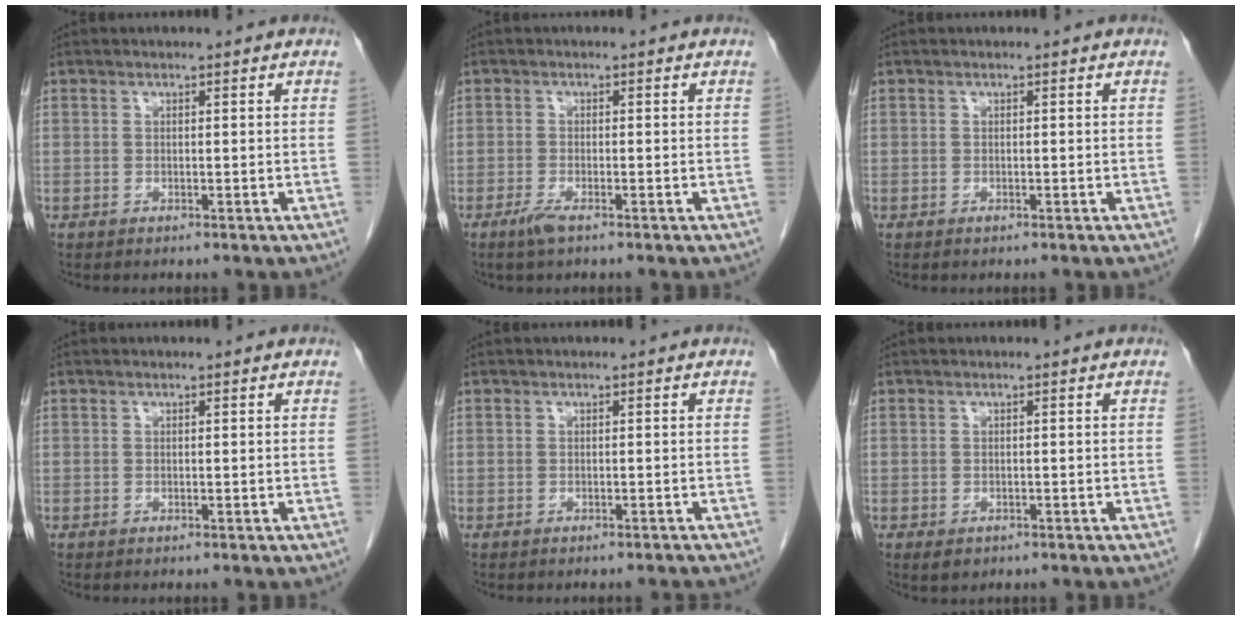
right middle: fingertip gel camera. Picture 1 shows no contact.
{"total": 2.1, "force": [-1.4, 0.3, 1.5], "torque": [-0.036, -0.004, -0.029]}
{"total": 0.0}
{"total": 0.0}
{"total": 2.1, "force": [-2.1, 0.2, 0.2], "torque": [-0.007, -0.007, -0.024]}
{"total": 1.7, "force": [-0.9, 1.1, 0.8], "torque": [-0.010, 0.001, -0.003]}